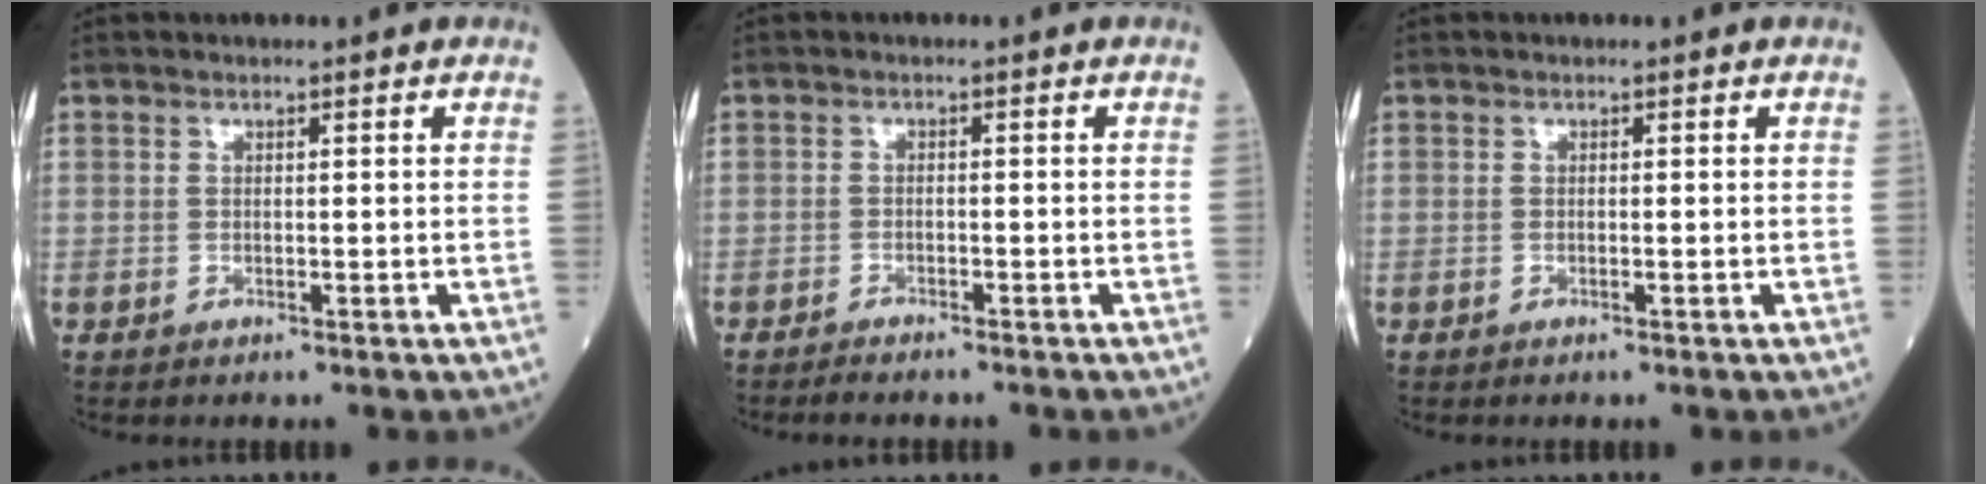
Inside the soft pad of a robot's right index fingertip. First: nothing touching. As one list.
[{"total": 2.3, "force": [-2.1, 0.4, 0.9], "torque": [-0.017, -0.004, -0.031]}, {"total": 0.0}]